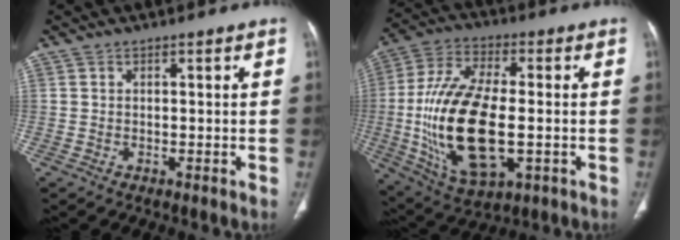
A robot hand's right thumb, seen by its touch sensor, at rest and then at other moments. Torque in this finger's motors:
{"motor_torque": [1.66, 2.40, 2.50, -0.02, 0.75]}